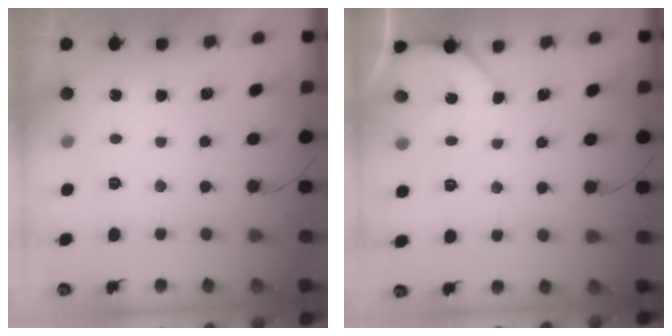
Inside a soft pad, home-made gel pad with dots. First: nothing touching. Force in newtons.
{"total": 2.7, "press": 2.6, "slide": 0.4}